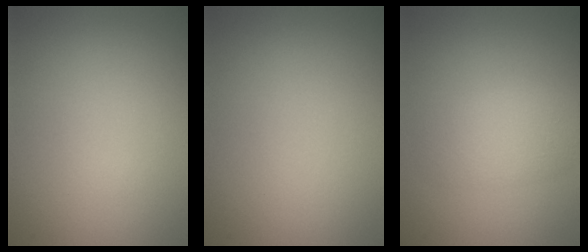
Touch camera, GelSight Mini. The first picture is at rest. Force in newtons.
{"total": 0.0}
{"total": 2.8, "press": 2.8, "slide": 0.1}